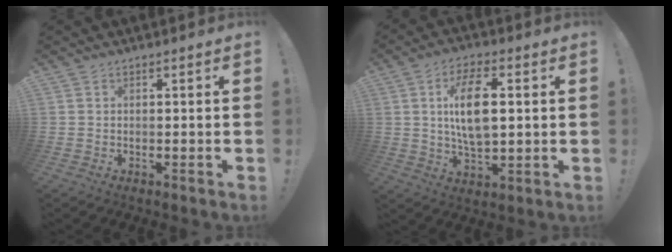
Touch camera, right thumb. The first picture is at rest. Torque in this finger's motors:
{"motor_torque": [2.56, 2.45, 1.84, -0.21, 0.16]}